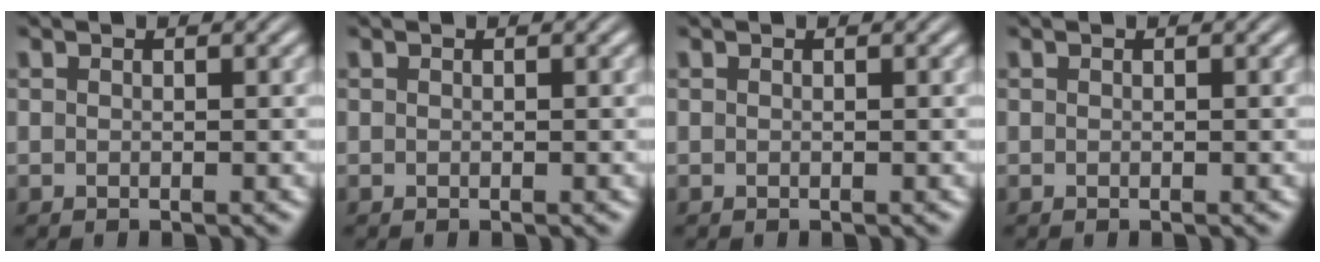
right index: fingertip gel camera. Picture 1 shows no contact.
{"total": 0.0}
{"total": 0.0}
{"total": 0.0}